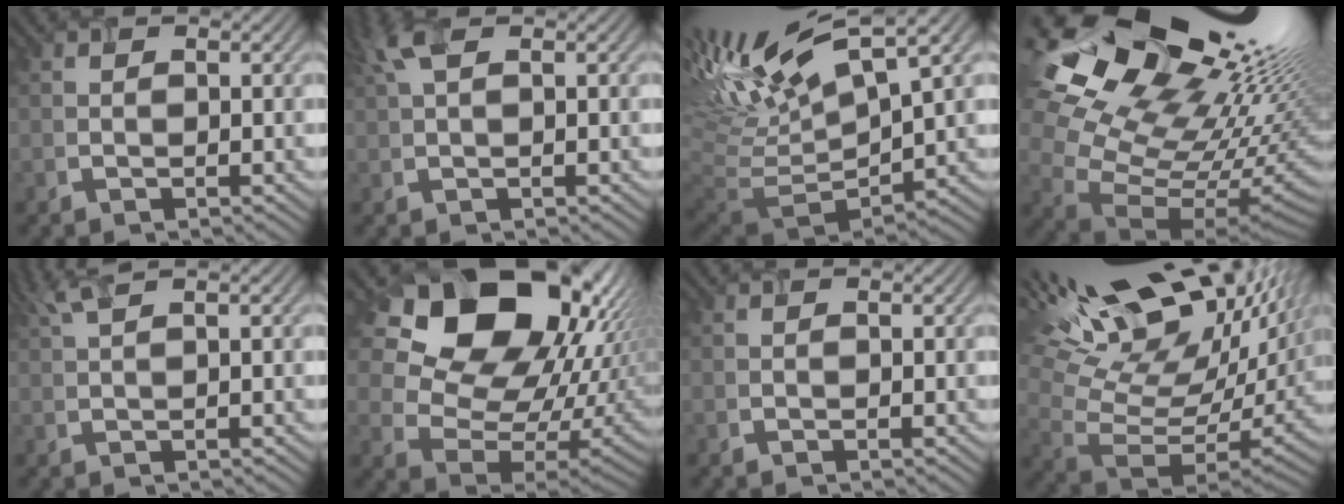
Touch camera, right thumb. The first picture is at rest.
{"total": 3.3, "force": [1.5, 0.9, 2.8], "torque": [-0.066, 0.011, 0.029]}
{"total": 14.7, "force": [6.0, 5.9, 12.1], "torque": [-0.265, 0.005, 0.120]}
{"total": 21.5, "force": [9.3, 12.9, 14.4], "torque": [-0.299, 0.035, 0.176]}
{"total": 3.5, "force": [1.9, 0.6, 2.9], "torque": [-0.057, 0.017, 0.042]}
{"total": 20.1, "force": [9.4, 14.0, 11.0], "torque": [-0.203, 0.028, 0.187]}
{"total": 0.0}
{"total": 20.6, "force": [11.9, 9.4, 14.0], "torque": [-0.262, 0.035, 0.215]}